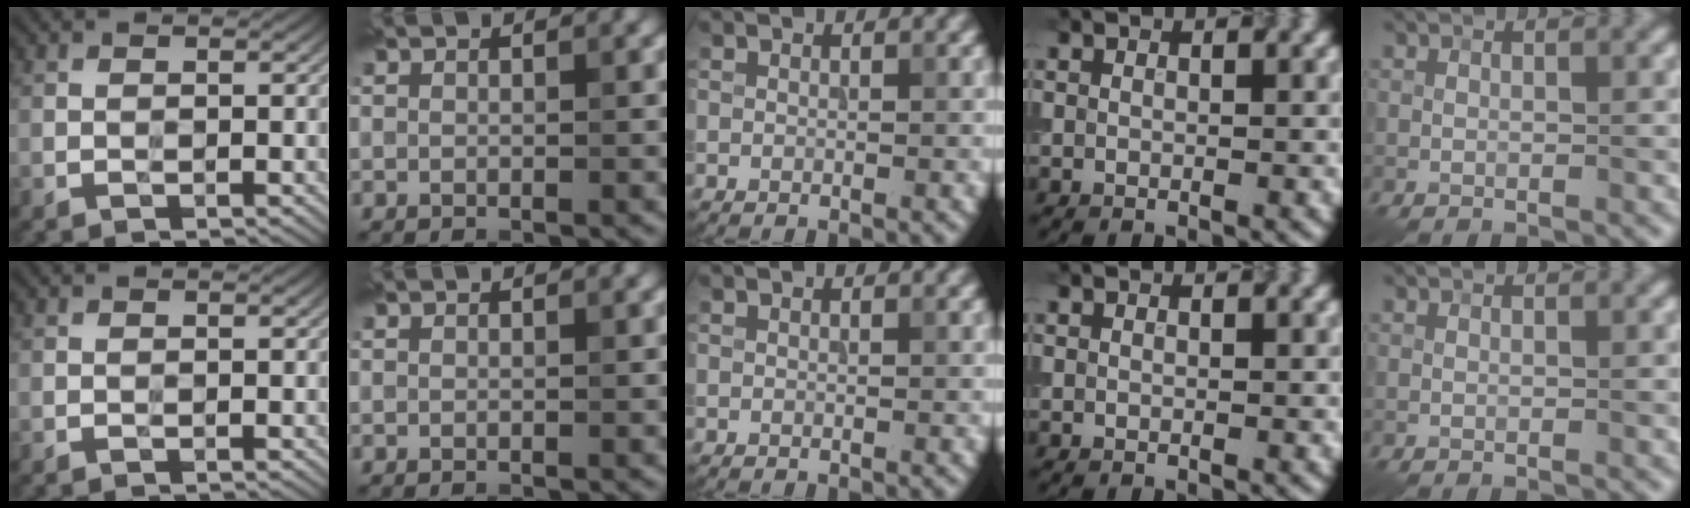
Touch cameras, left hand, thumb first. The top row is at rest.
{}